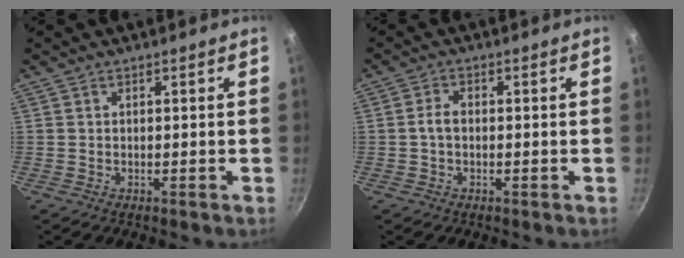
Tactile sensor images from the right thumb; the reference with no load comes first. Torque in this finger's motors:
{"motor_torque": [-0.77, 0.57, 0.77, -0.09, 0.06]}